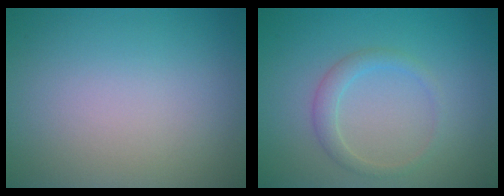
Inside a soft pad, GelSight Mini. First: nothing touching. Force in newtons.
{"total": 1.8, "press": 1.8, "slide": 0.0}